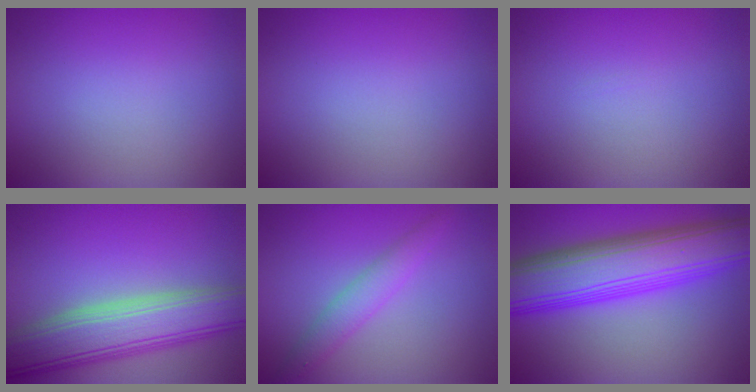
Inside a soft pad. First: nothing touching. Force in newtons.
{"total": 0.0}
{"total": 0.0}
{"total": 8.5, "press": 8.5, "slide": 0.6}
{"total": 2.5, "press": 2.5, "slide": 0.1}
{"total": 11.2, "press": 11.2, "slide": 0.4}